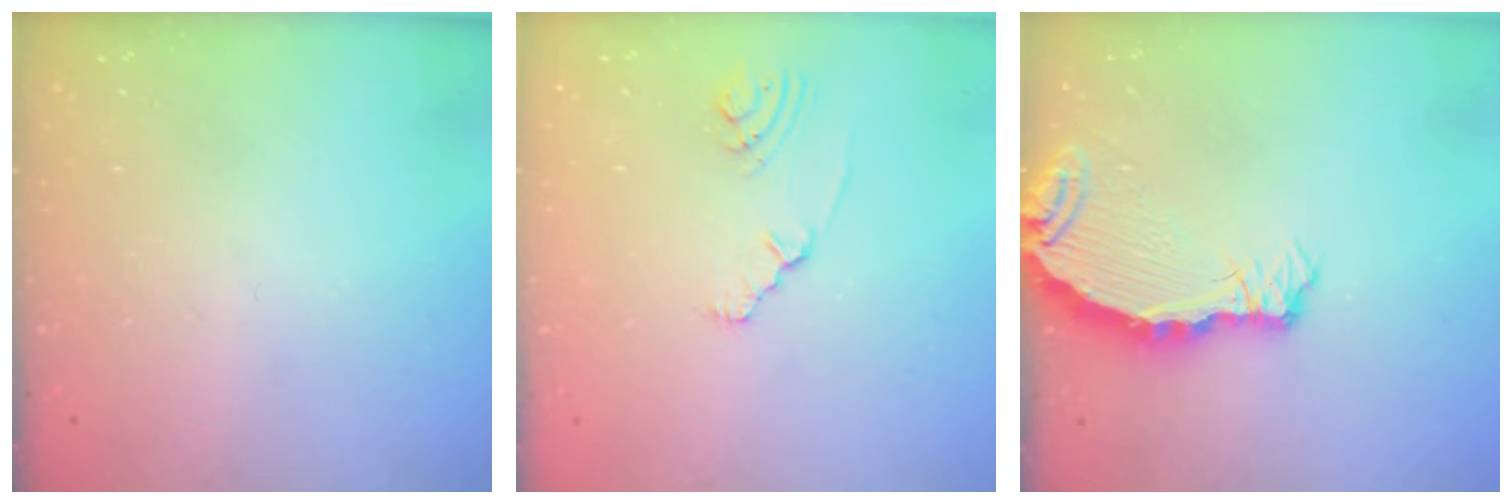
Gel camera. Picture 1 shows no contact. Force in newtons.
{"total": 2.3, "press": 2.3, "slide": 0.4}
{"total": 7.5, "press": 7.4, "slide": 0.8}